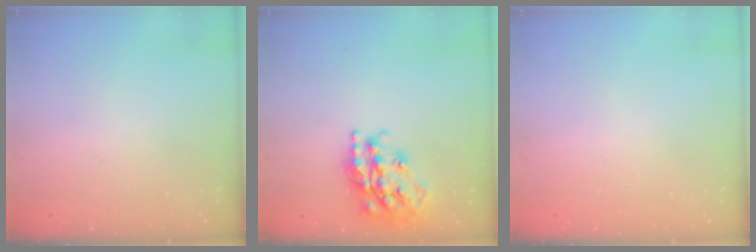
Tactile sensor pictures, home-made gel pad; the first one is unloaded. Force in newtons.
{"total": 19.6, "press": 19.6, "slide": 1.4}
{"total": 0.0}